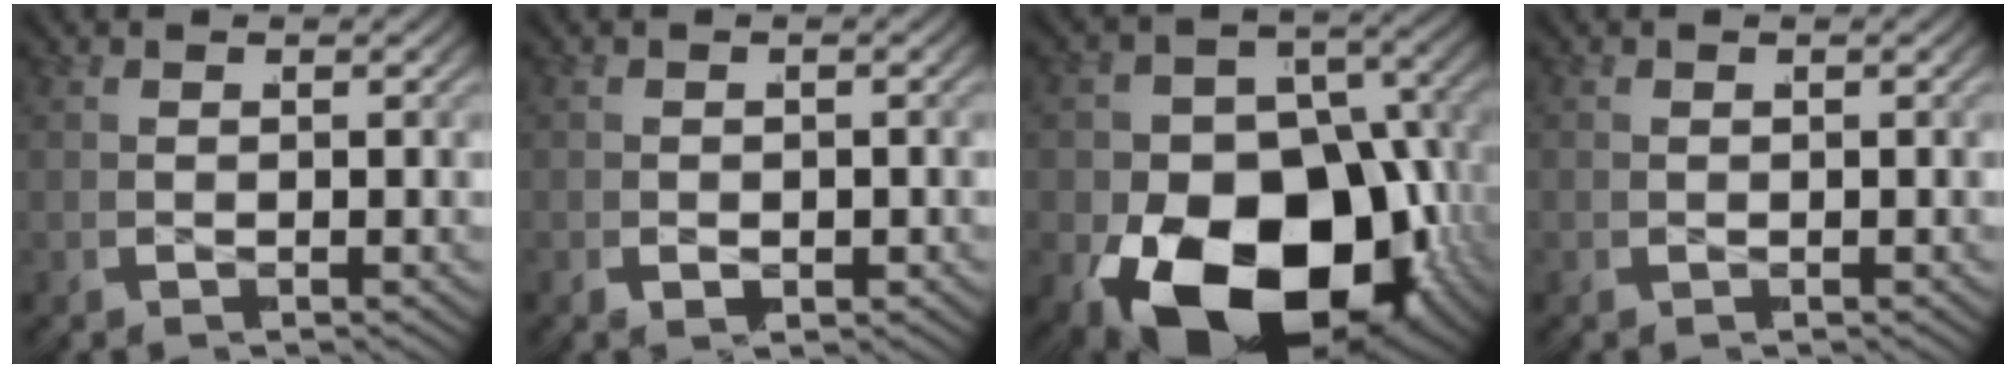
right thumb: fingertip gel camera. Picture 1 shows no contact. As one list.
[{"total": 0.9, "force": [-0.6, 0.6, 0.5], "torque": [-0.007, 0.000, -0.009]}, {"total": 24.2, "force": [-6.2, 16.1, 17.0], "torque": [-0.299, -0.076, -0.067]}, {"total": 0.0}]